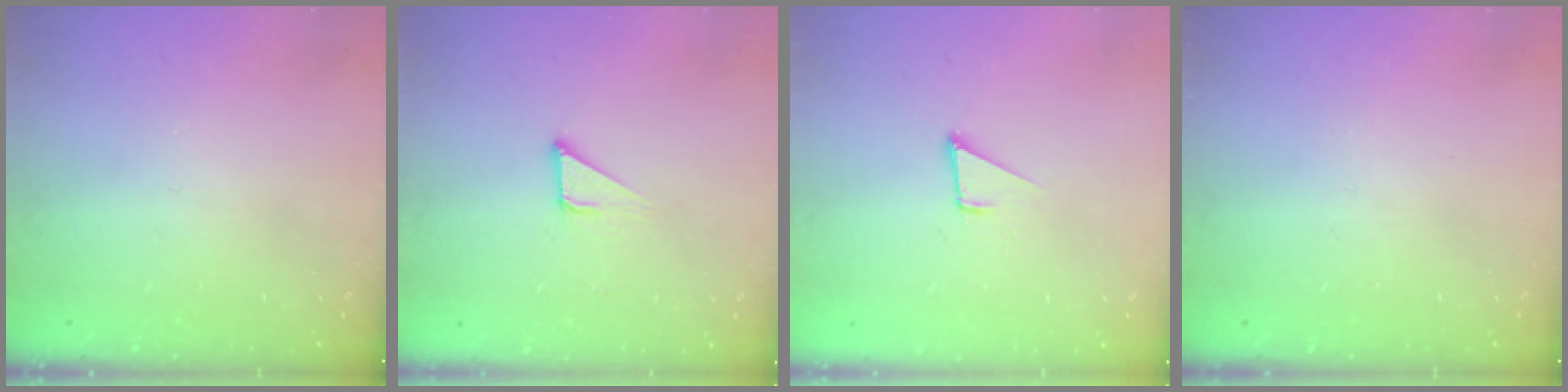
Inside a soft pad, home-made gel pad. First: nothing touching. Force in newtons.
{"total": 2.1, "press": 2.1, "slide": 0.1}
{"total": 1.6, "press": 1.5, "slide": 0.1}
{"total": 0.0}